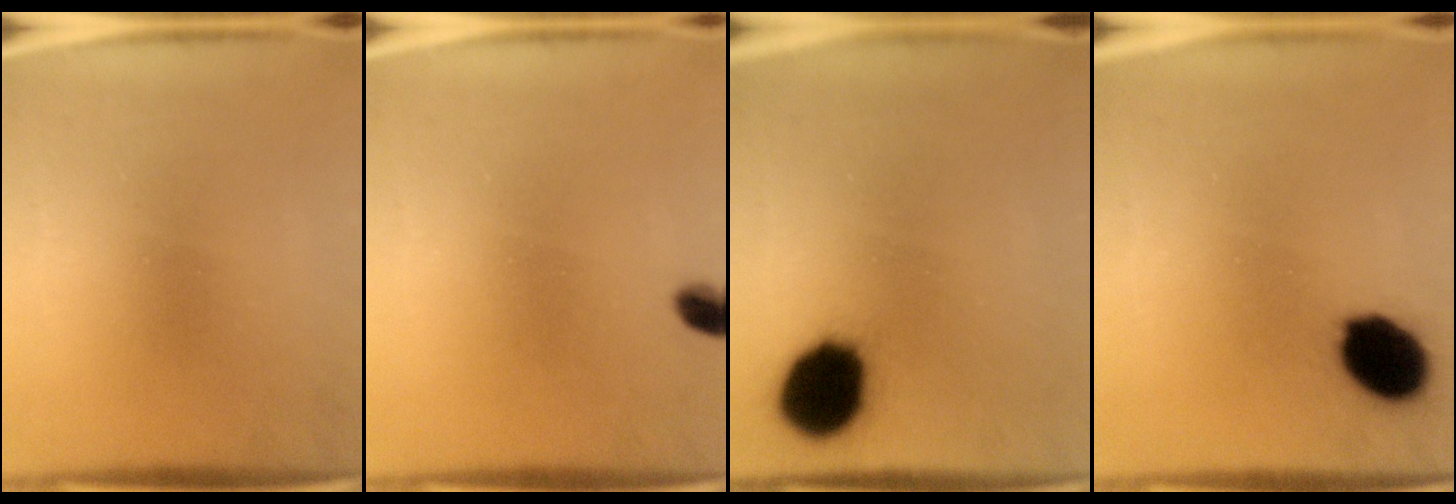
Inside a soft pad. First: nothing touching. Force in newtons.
{"total": 2.9}
{"total": 15.8}
{"total": 11.9}